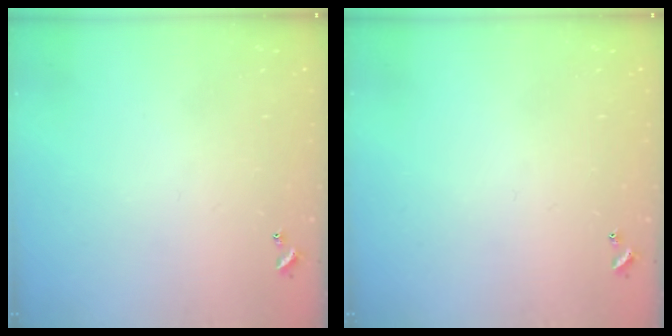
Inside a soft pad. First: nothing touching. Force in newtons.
{"total": 0.0}